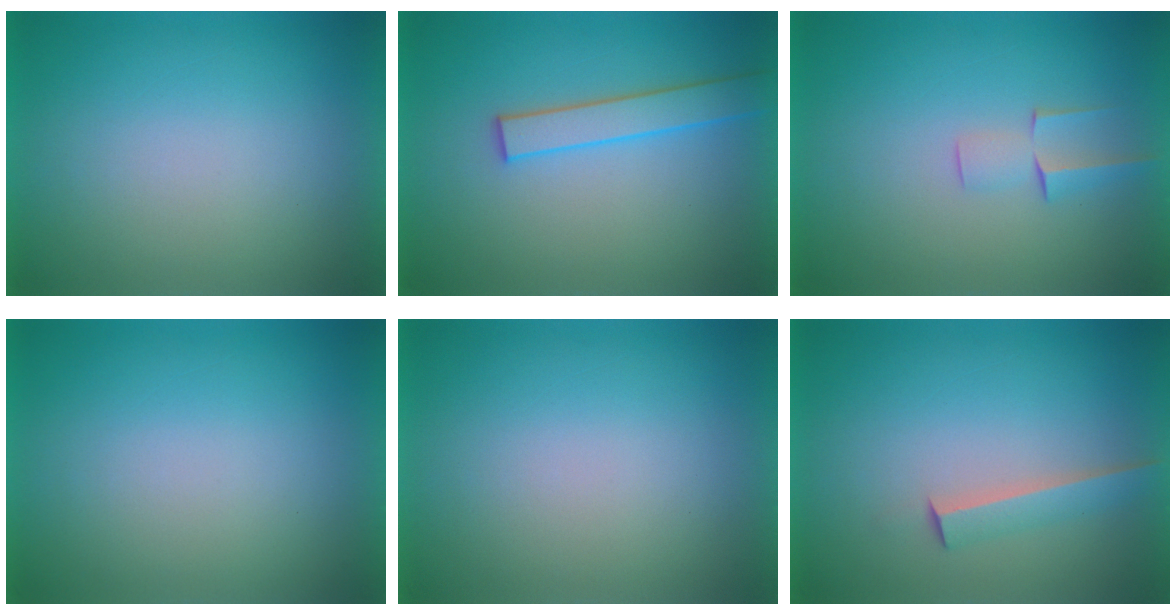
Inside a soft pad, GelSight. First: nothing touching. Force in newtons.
{"total": 3.6}
{"total": 2.1}
{"total": 0.0}
{"total": 0.0}
{"total": 2.4}